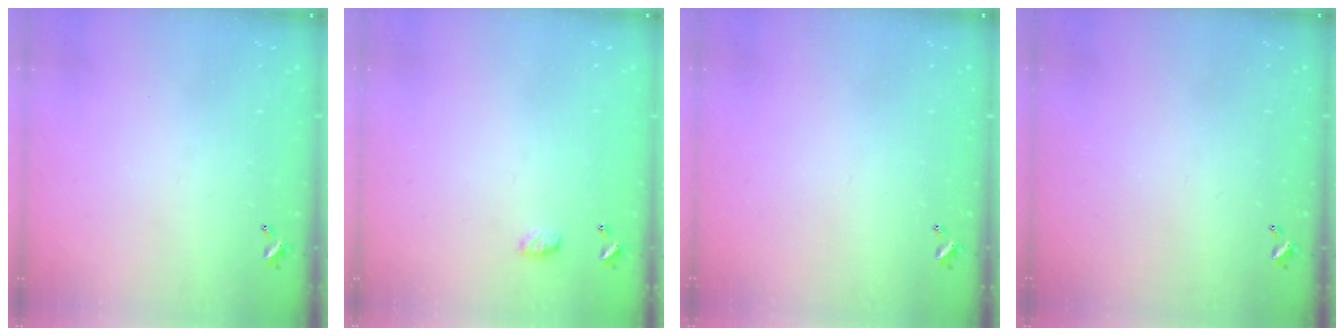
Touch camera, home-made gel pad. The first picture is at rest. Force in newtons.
{"total": 3.4, "press": 3.4, "slide": 0.5}
{"total": 0.0}
{"total": 0.0}